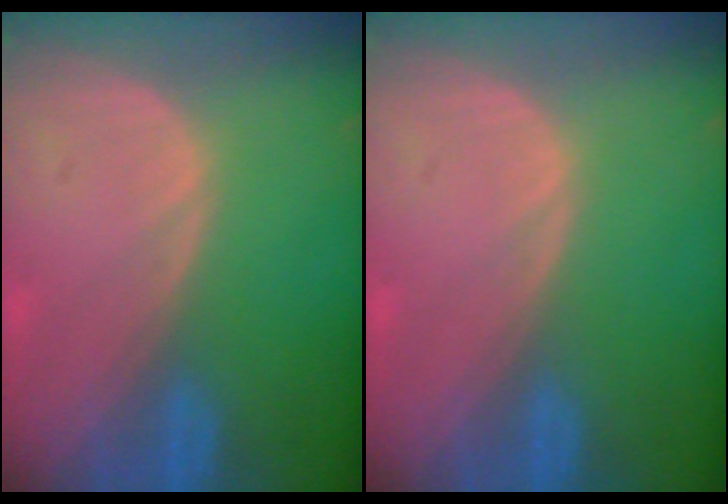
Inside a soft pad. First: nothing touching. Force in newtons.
{"total": 0.0}